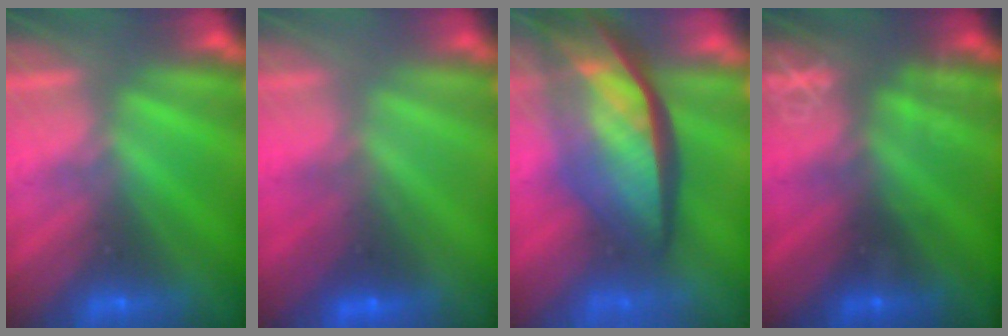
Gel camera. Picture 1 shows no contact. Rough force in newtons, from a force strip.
{"total": 1.9}
{"total": 8.1}
{"total": 3.0}